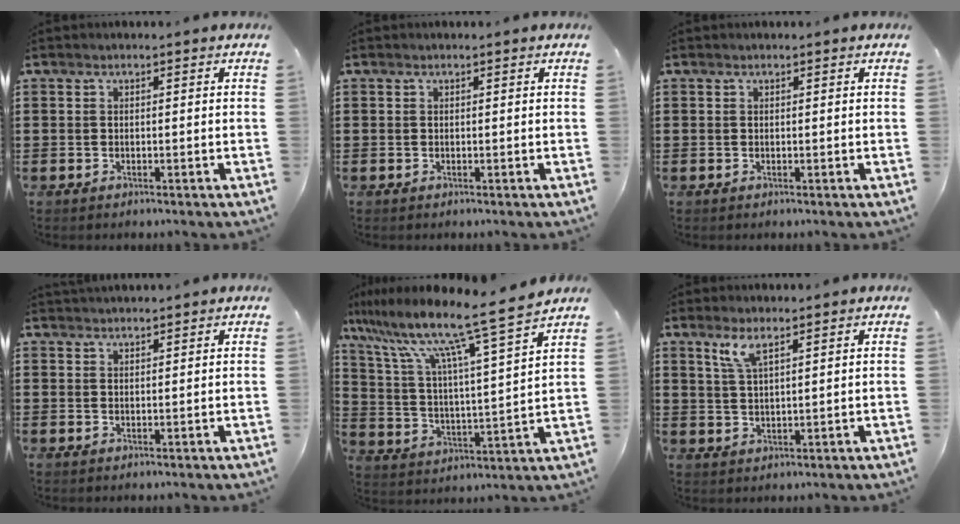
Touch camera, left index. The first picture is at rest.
{"total": 0.0}
{"total": 0.0}
{"total": 1.4, "force": [1.4, 0.0, 0.2], "torque": [-0.005, 0.001, 0.028]}
{"total": 11.2, "force": [9.1, -0.5, 6.6], "torque": [-0.165, -0.067, 0.142]}
{"total": 4.1, "force": [2.8, 0.9, 2.9], "torque": [-0.065, 0.003, 0.049]}